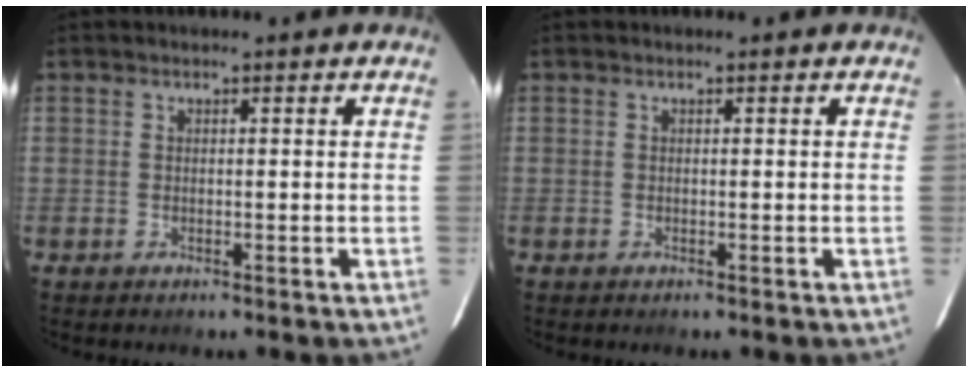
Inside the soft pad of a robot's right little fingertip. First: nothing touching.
{"total": 0.0}